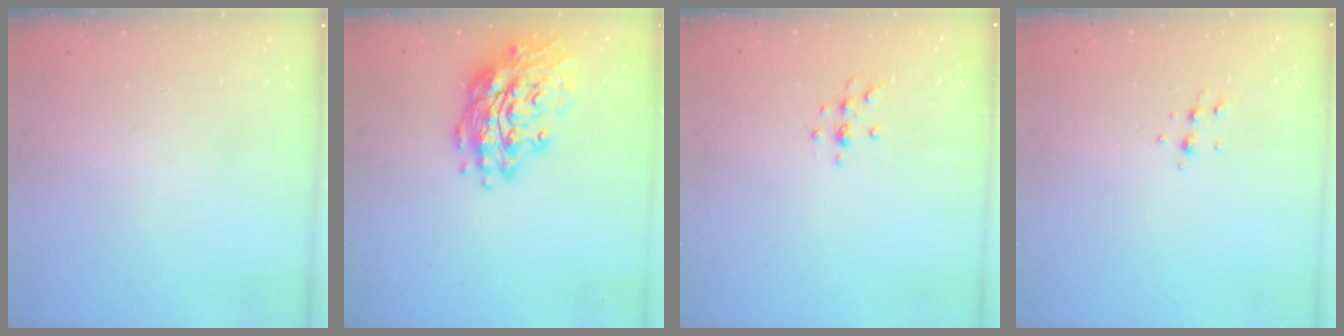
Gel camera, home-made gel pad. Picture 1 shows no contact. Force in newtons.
{"total": 16.9, "press": 16.6, "slide": 3.1}
{"total": 4.3, "press": 4.2, "slide": 1.0}
{"total": 4.9, "press": 4.8, "slide": 1.1}